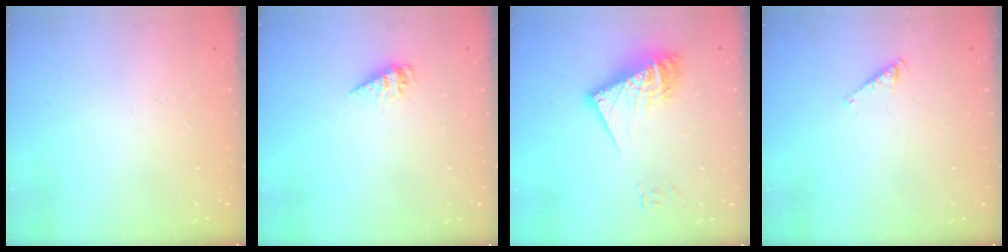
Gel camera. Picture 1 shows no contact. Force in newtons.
{"total": 4.0, "press": 3.9, "slide": 0.3}
{"total": 15.1, "press": 15.0, "slide": 1.6}
{"total": 2.7, "press": 2.6, "slide": 0.3}